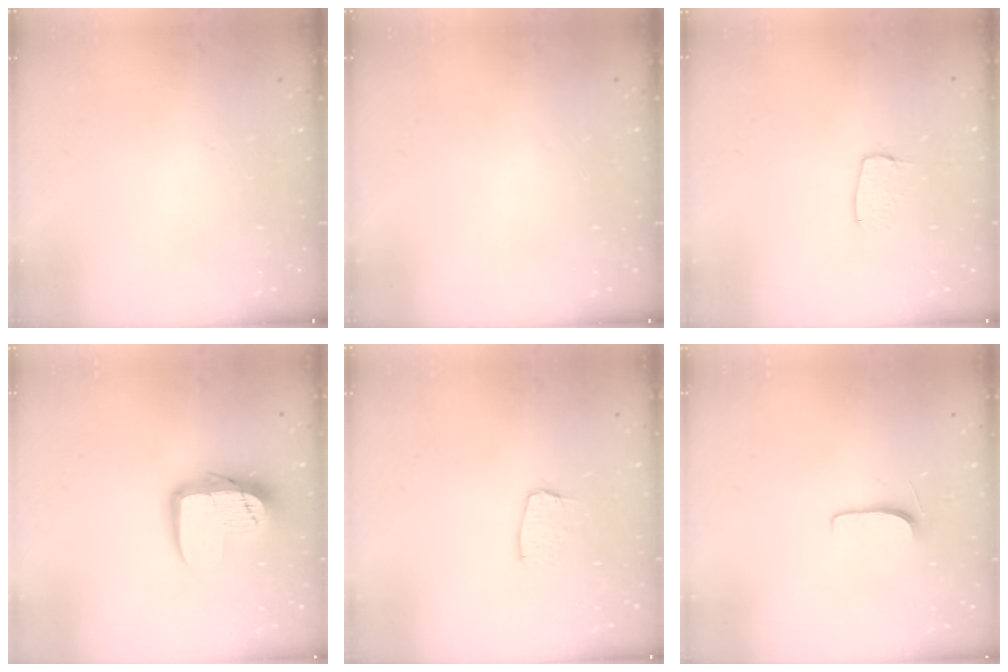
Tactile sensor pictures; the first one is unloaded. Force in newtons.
{"total": 0.0}
{"total": 6.0, "press": 6.0, "slide": 0.5}
{"total": 12.7, "press": 12.7, "slide": 1.0}
{"total": 6.1, "press": 6.1, "slide": 0.2}
{"total": 5.1, "press": 5.1, "slide": 0.6}